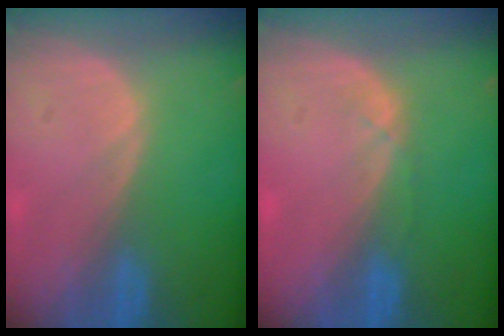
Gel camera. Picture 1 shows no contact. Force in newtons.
{"total": 1.1, "press": 1.1, "slide": 0.2}